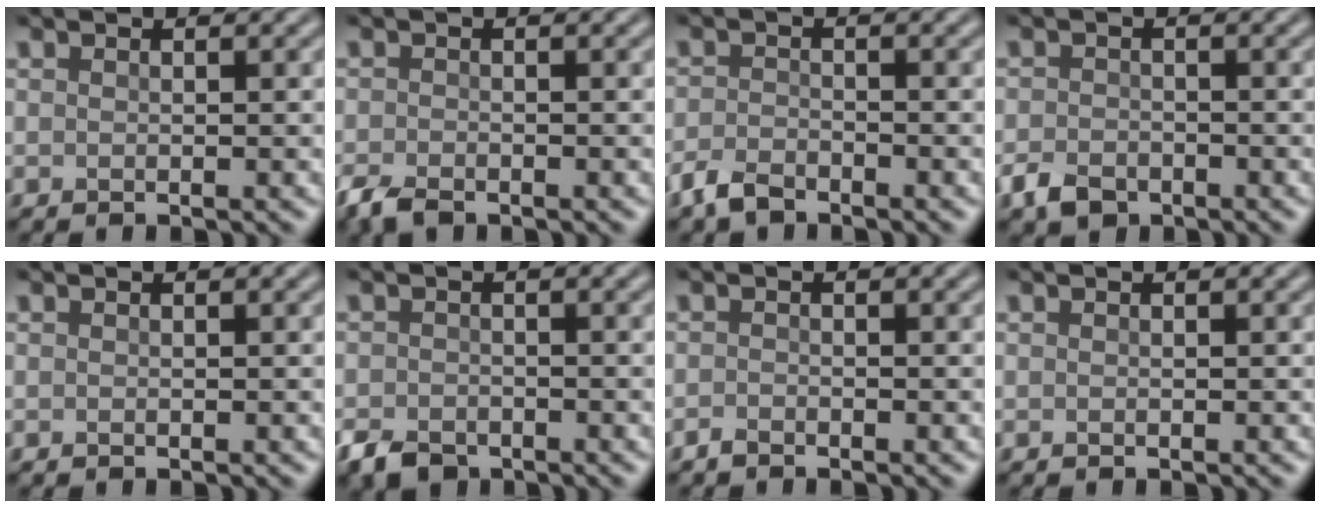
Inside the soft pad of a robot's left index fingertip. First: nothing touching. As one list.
[{"total": 2.3, "force": [-1.8, 0.9, 1.2], "torque": [-0.026, -0.006, -0.040]}, {"total": 2.4, "force": [-1.9, 1.0, 1.0], "torque": [-0.023, -0.001, -0.046]}, {"total": 2.6, "force": [-1.7, 1.6, 1.1], "torque": [-0.020, -0.003, -0.040]}, {"total": 0.0}, {"total": 2.6, "force": [-1.9, 1.4, 1.0], "torque": [-0.018, -0.005, -0.043]}, {"total": 0.7, "force": [-0.7, 0.2, 0.2], "torque": [-0.003, -0.001, -0.015]}, {"total": 0.0}]